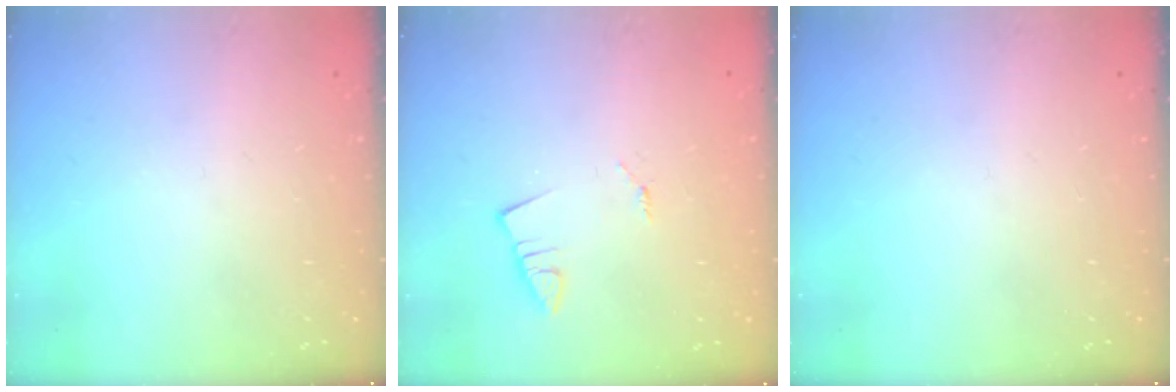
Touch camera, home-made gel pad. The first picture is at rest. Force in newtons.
{"total": 1.3, "press": 1.3, "slide": 0.1}
{"total": 0.0}